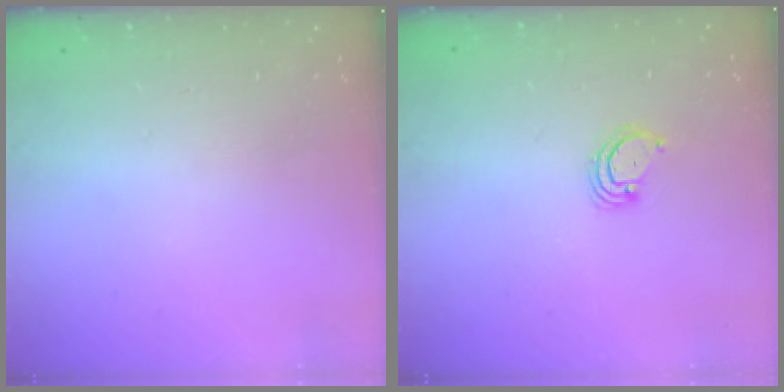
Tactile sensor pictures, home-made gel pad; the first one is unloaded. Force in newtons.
{"total": 2.9, "press": 2.9, "slide": 0.2}